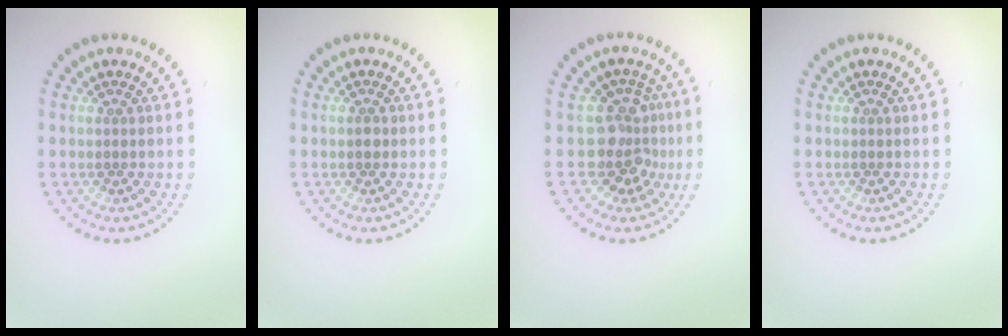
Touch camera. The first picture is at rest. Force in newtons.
{"total": 1.0, "press": 1.0, "slide": 0.0}
{"total": 3.7, "press": 2.8, "slide": 2.3}
{"total": 0.0}